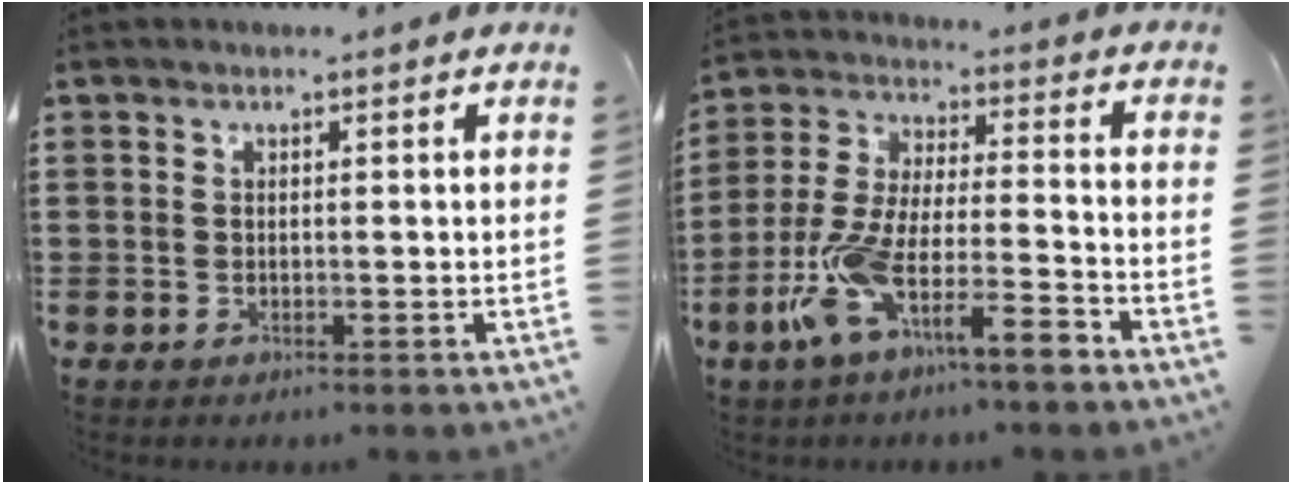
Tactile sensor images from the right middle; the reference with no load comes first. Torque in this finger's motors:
{"motor_torque": [1.83, -0.31, 0.54, 0.21]}